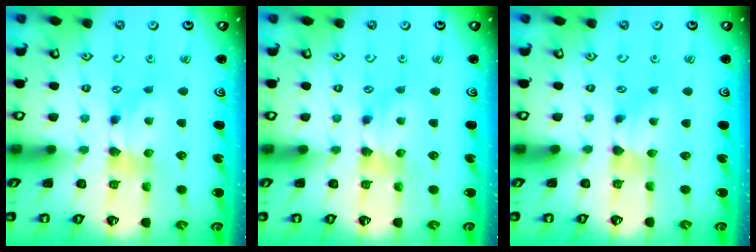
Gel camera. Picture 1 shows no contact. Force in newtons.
{"total": 0.0}
{"total": 0.8, "press": 0.5, "slide": 0.6}